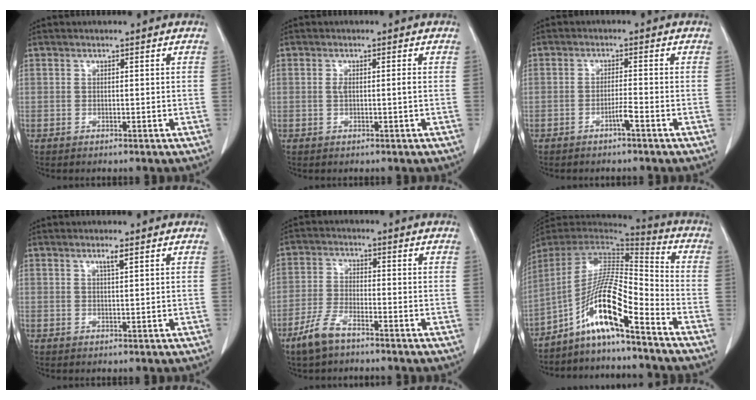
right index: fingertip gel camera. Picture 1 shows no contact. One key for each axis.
{"total": 1.4, "fx": 0.0, "fy": 0.2, "fz": 1.4, "tx": -0.028, "ty": 0.002, "tz": 0.003}
{"total": 1.9, "fx": -1.2, "fy": -0.3, "fz": 1.5, "tx": -0.025, "ty": 0.002, "tz": -0.021}
{"total": 1.4, "fx": 0.9, "fy": -0.1, "fz": 1.1, "tx": -0.022, "ty": -0.002, "tz": 0.016}
{"total": 5.5, "fx": -4.0, "fy": 1.5, "fz": 3.5, "tx": -0.082, "ty": -0.006, "tz": -0.078}
{"total": 12.8, "fx": -7.9, "fy": 0.5, "fz": 10.1, "tx": -0.182, "ty": 0.009, "tz": -0.144}